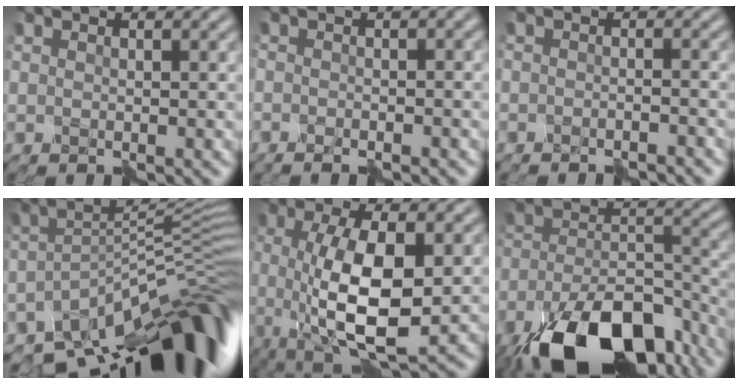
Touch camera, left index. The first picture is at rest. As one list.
[{"total": 3.0, "force": [-0.9, 0.9, 2.6], "torque": [-0.018, 0.004, -0.021]}, {"total": 2.2, "force": [-2.1, 0.0, 0.2], "torque": [0.004, 0.000, -0.039]}, {"total": 13.8, "force": [-8.8, 4.0, 9.9], "torque": [-0.139, 0.000, -0.149]}, {"total": 8.3, "force": [-1.0, 2.7, 7.8], "torque": [-0.141, -0.007, -0.018]}, {"total": 14.8, "force": [-10.1, 6.1, 8.9], "torque": [-0.176, -0.023, -0.164]}]